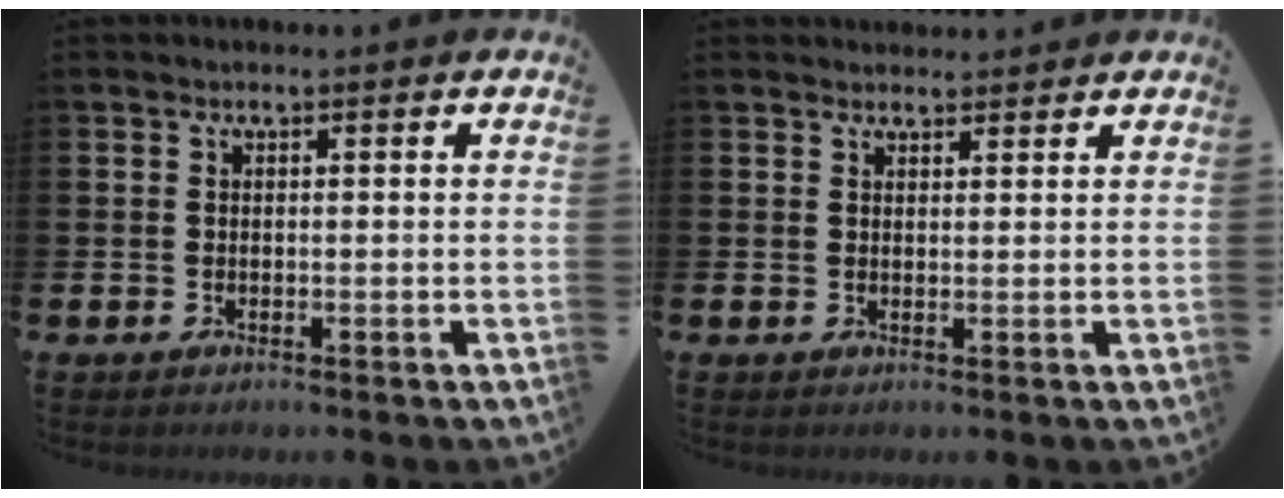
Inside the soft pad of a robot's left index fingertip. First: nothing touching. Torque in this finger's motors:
{"motor_torque": [0.94, -1.20, 0.18, 0.07]}